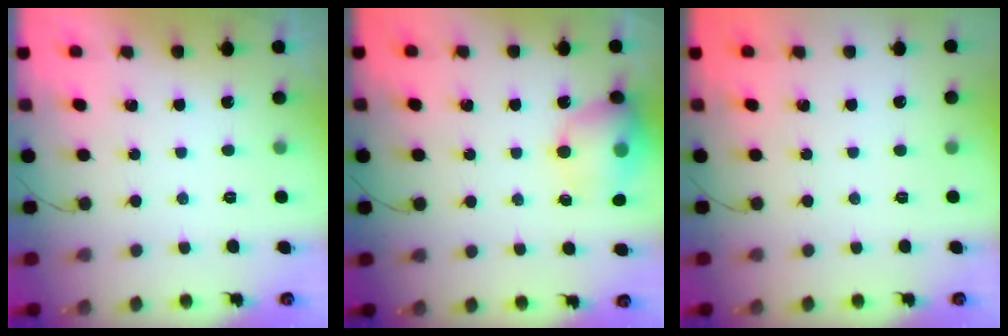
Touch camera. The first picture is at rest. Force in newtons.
{"total": 15.0, "press": 14.8, "slide": 2.6}
{"total": 0.0}